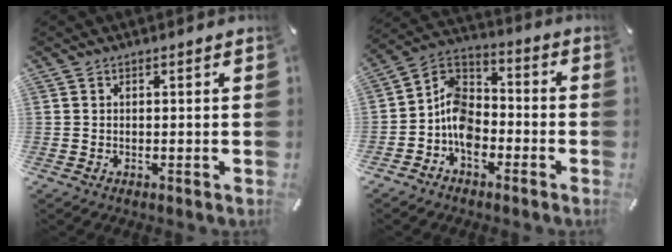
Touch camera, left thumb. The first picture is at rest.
{"total": 9.9, "force": [-5.1, 7.0, 4.7], "torque": [-0.115, 0.021, -0.104]}